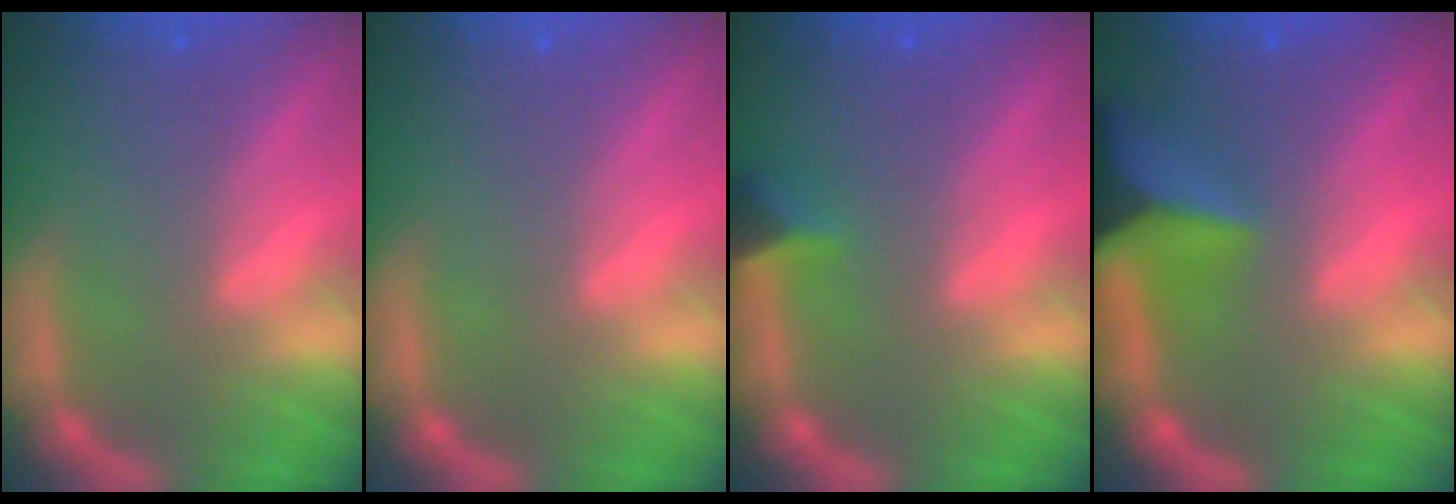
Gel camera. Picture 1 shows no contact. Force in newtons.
{"total": 0.0}
{"total": 1.9}
{"total": 9.4}